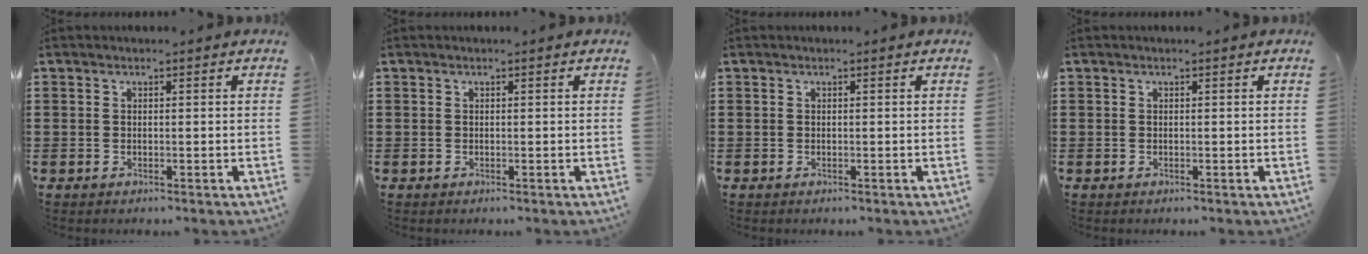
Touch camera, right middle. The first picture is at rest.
{"total": 0.0}
{"total": 0.0}
{"total": 0.0}